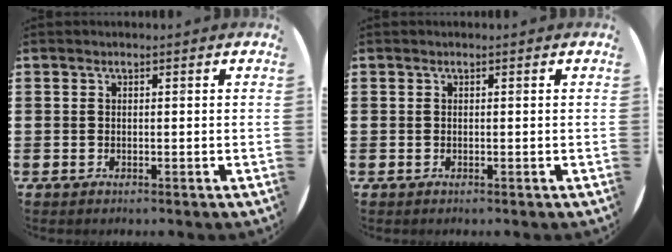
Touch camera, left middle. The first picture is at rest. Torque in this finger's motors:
{"motor_torque": [0.00, 0.00, 0.00, 0.00]}